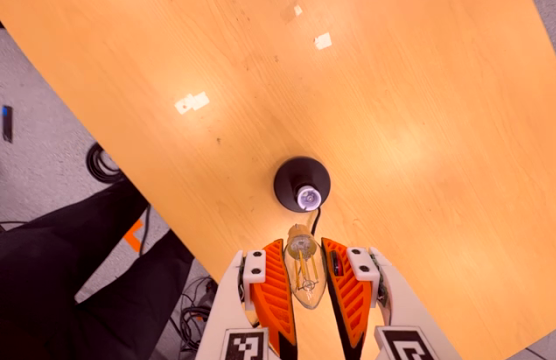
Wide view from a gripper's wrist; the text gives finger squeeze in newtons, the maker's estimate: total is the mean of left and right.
{"total": 16.3, "left": 17.8, "right": 14.9}